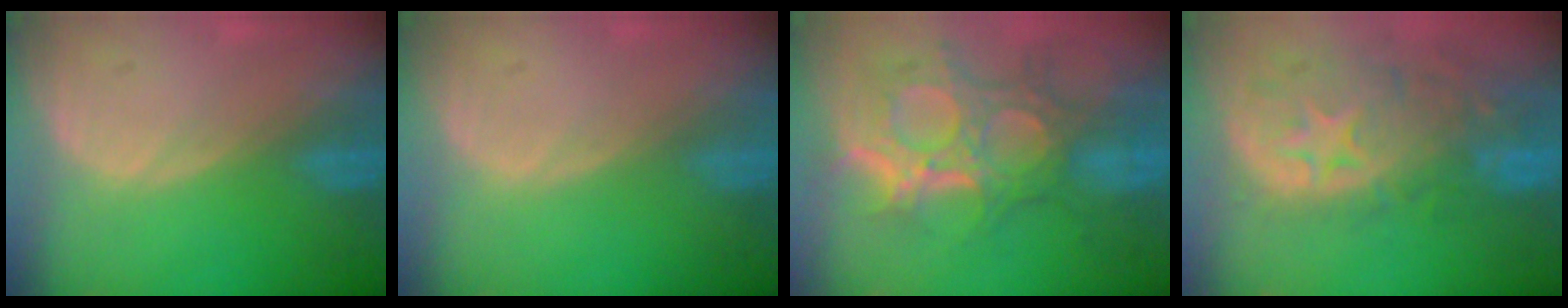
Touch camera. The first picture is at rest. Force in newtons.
{"total": 0.0}
{"total": 12.0, "press": 10.8, "slide": 5.3}
{"total": 12.3, "press": 10.5, "slide": 6.5}